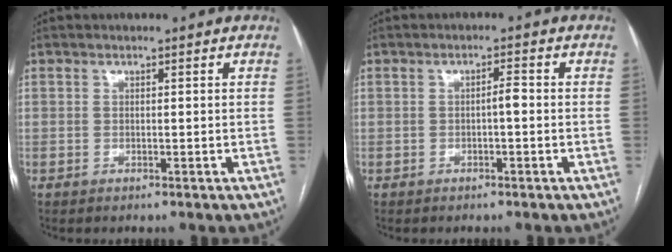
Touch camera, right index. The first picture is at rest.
{"total": 1.7, "force": [-0.4, 0.3, 1.6], "torque": [-0.024, 0.004, -0.007]}